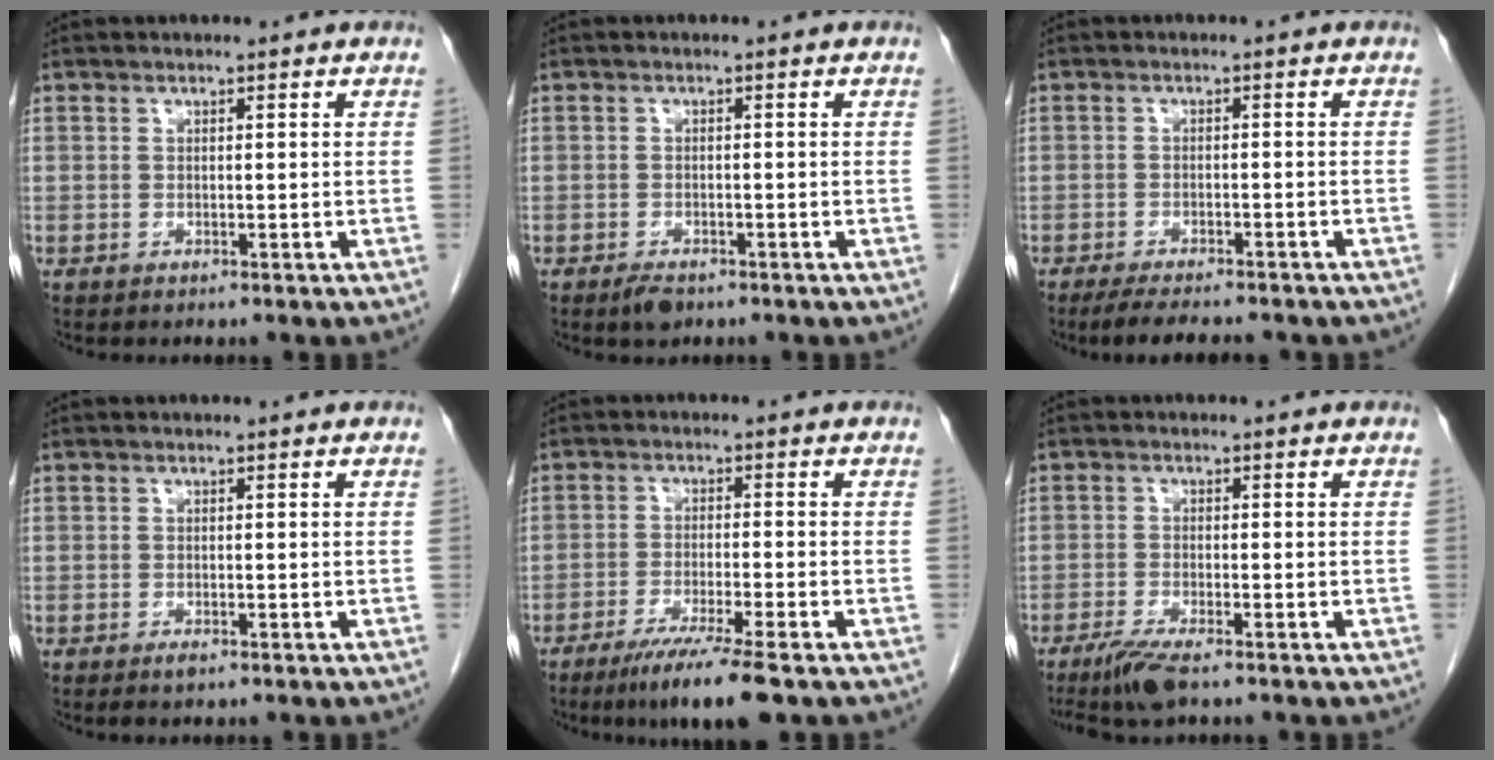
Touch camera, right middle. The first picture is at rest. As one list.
[{"total": 2.3, "force": [-1.7, 1.0, 1.2], "torque": [-0.026, -0.002, -0.023]}, {"total": 9.8, "force": [-8.4, 1.9, 4.8], "torque": [-0.067, -0.010, -0.115]}, {"total": 0.9, "force": [-0.6, 0.2, 0.6], "torque": [-0.010, -0.001, -0.008]}, {"total": 8.3, "force": [-5.7, -0.6, 6.0], "torque": [-0.099, -0.024, -0.096]}, {"total": 4.8, "force": [-3.5, 0.4, 3.3], "torque": [-0.065, -0.013, -0.065]}]